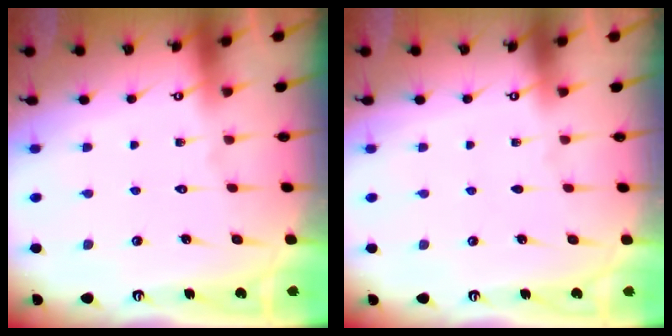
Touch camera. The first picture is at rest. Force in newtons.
{"total": 0.0}